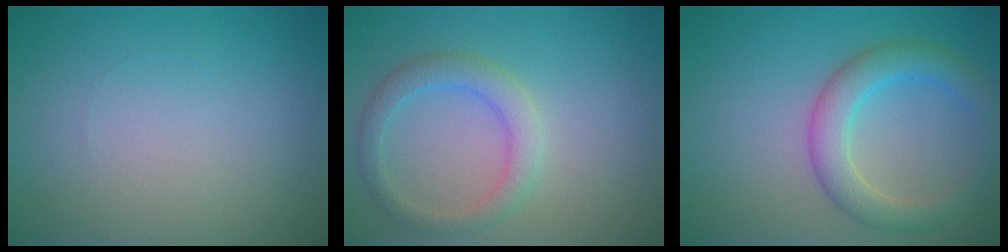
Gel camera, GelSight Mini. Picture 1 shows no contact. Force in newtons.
{"total": 2.9, "press": 2.9, "slide": 0.1}
{"total": 4.2, "press": 4.2, "slide": 0.1}